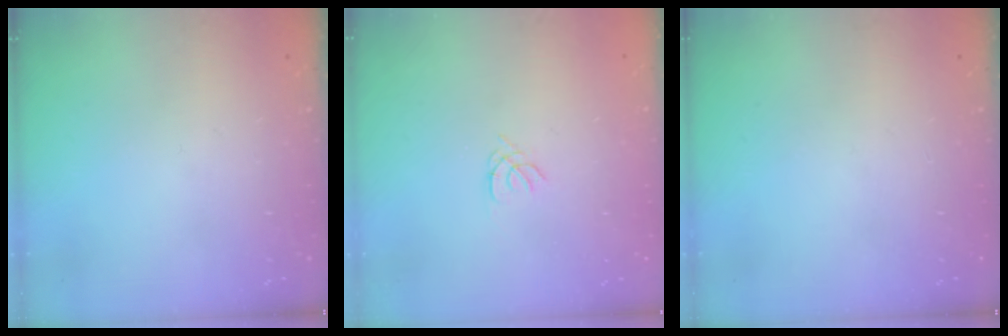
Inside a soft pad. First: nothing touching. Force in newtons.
{"total": 1.2, "press": 1.2, "slide": 0.3}
{"total": 0.0}